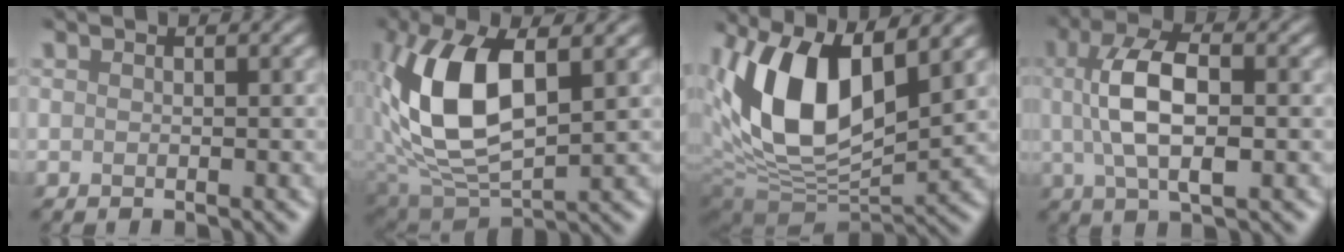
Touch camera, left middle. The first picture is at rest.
{"total": 9.6, "force": [2.1, 4.8, 8.0], "torque": [-0.185, 0.009, 0.034]}
{"total": 10.8, "force": [4.3, 5.4, 8.3], "torque": [-0.176, -0.007, 0.074]}
{"total": 5.8, "force": [1.0, 2.1, 5.3], "torque": [-0.104, 0.010, 0.009]}